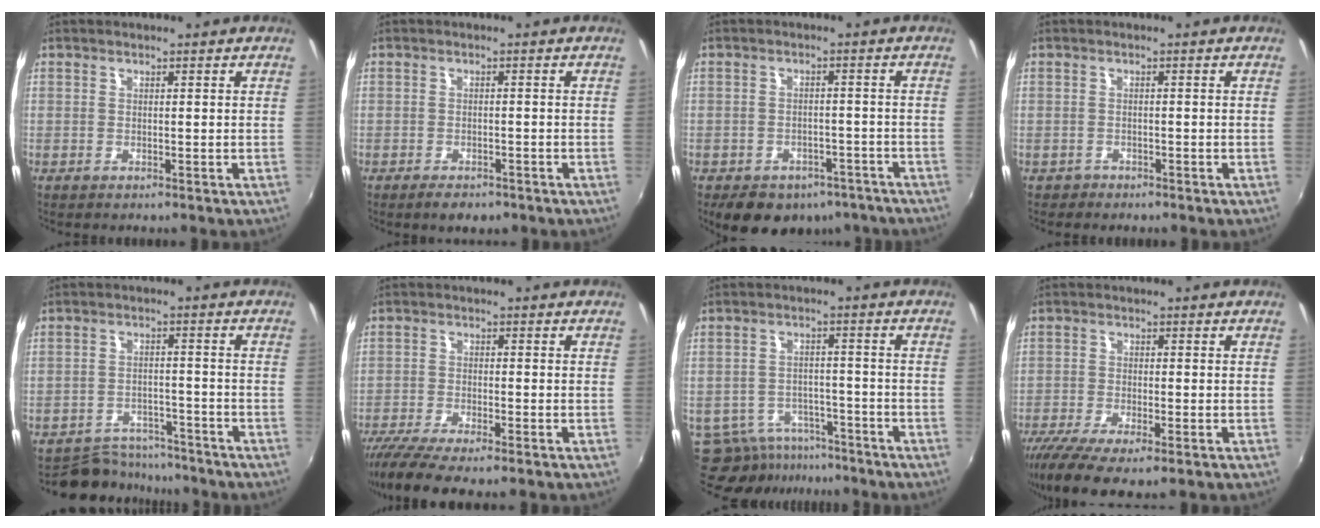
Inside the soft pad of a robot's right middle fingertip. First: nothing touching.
{"total": 3.6, "force": [-2.6, 1.6, 1.8], "torque": [-0.042, -0.010, -0.040]}
{"total": 13.1, "force": [-9.3, 7.6, 5.1], "torque": [-0.111, 0.009, -0.108]}
{"total": 1.6, "force": [-1.1, 1.1, 0.1], "torque": [-0.008, -0.001, -0.018]}
{"total": 8.4, "force": [-7.9, 3.0, 0.7], "torque": [-0.031, 0.012, -0.116]}
{"total": 8.1, "force": [-6.8, 0.9, 4.4], "torque": [-0.113, -0.033, -0.122]}
{"total": 11.0, "force": [-9.1, 5.5, 2.8], "torque": [-0.064, 0.005, -0.130]}
{"total": 9.4, "force": [-6.6, 2.3, 6.4], "torque": [-0.150, -0.043, -0.118]}